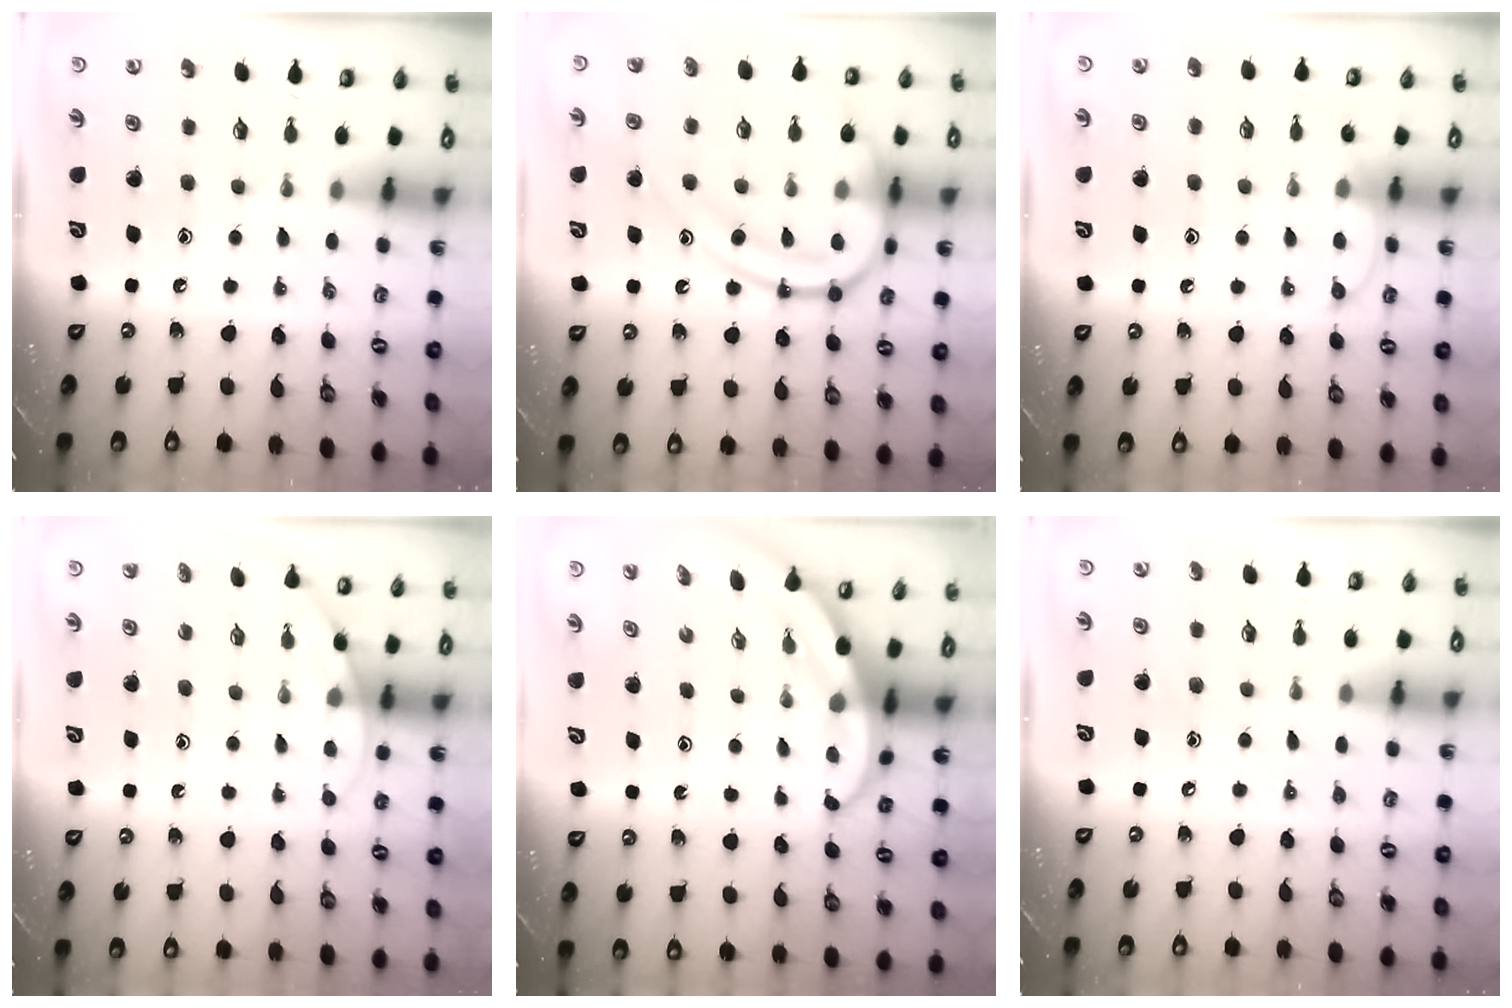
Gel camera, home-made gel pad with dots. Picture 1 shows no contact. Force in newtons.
{"total": 17.7, "press": 17.6, "slide": 1.5}
{"total": 6.0, "press": 5.9, "slide": 0.6}
{"total": 4.6, "press": 4.5, "slide": 0.4}
{"total": 3.5, "press": 3.5, "slide": 0.3}
{"total": 4.9, "press": 4.9, "slide": 0.2}